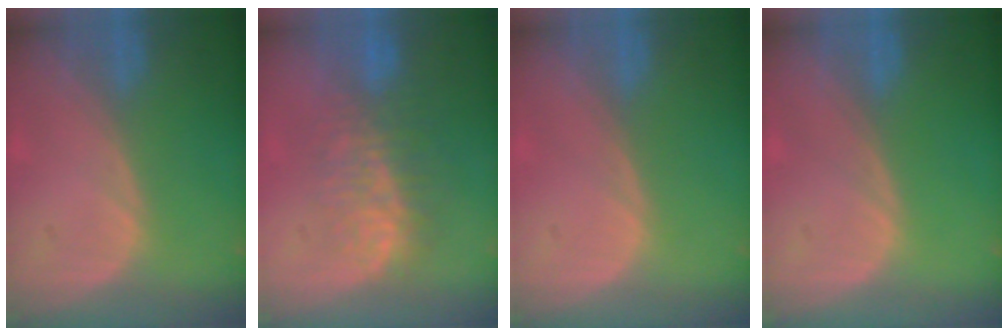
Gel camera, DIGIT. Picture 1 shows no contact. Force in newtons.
{"total": 7.8, "press": 7.4, "slide": 2.4}
{"total": 0.0}
{"total": 0.0}